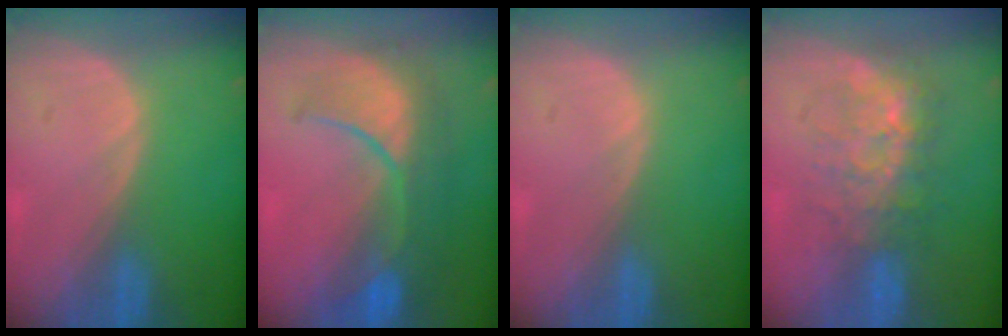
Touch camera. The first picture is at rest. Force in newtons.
{"total": 10.3, "press": 9.1, "slide": 4.8}
{"total": 0.0}
{"total": 7.5, "press": 7.2, "slide": 2.2}